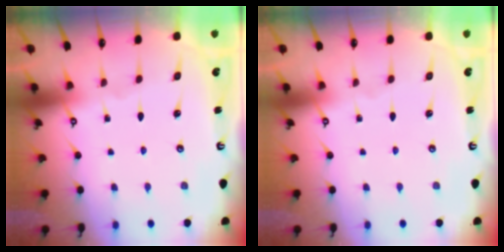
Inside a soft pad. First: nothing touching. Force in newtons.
{"total": 0.0}